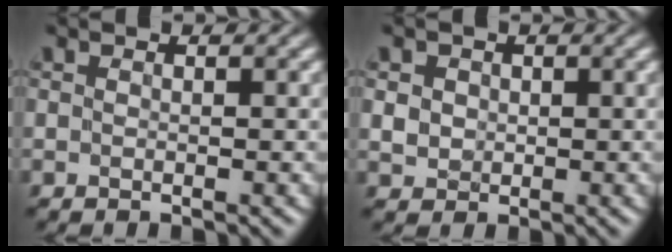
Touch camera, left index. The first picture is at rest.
{"total": 2.0, "force": [0.6, 1.7, 0.8], "torque": [-0.024, 0.003, 0.021]}